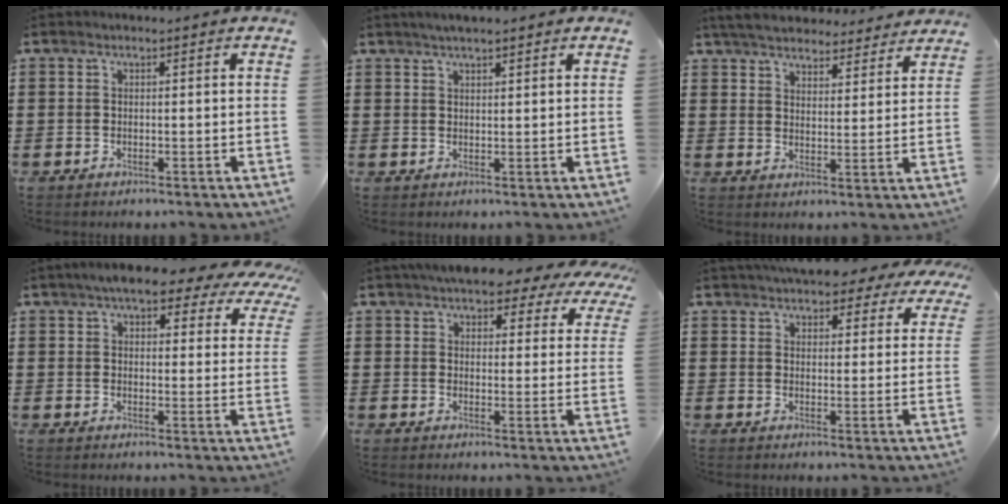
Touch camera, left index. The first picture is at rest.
{"total": 2.2, "force": [1.8, 0.3, 1.3], "torque": [-0.027, 0.006, 0.032]}
{"total": 5.5, "force": [5.3, 1.0, 1.2], "torque": [-0.045, -0.022, 0.094]}
{"total": 7.2, "force": [5.8, 2.2, 3.6], "torque": [-0.068, -0.016, 0.099]}
{"total": 6.3, "force": [5.5, 2.1, 2.3], "torque": [-0.044, -0.020, 0.093]}
{"total": 5.5, "force": [4.9, 2.0, 1.7], "torque": [-0.046, -0.013, 0.087]}